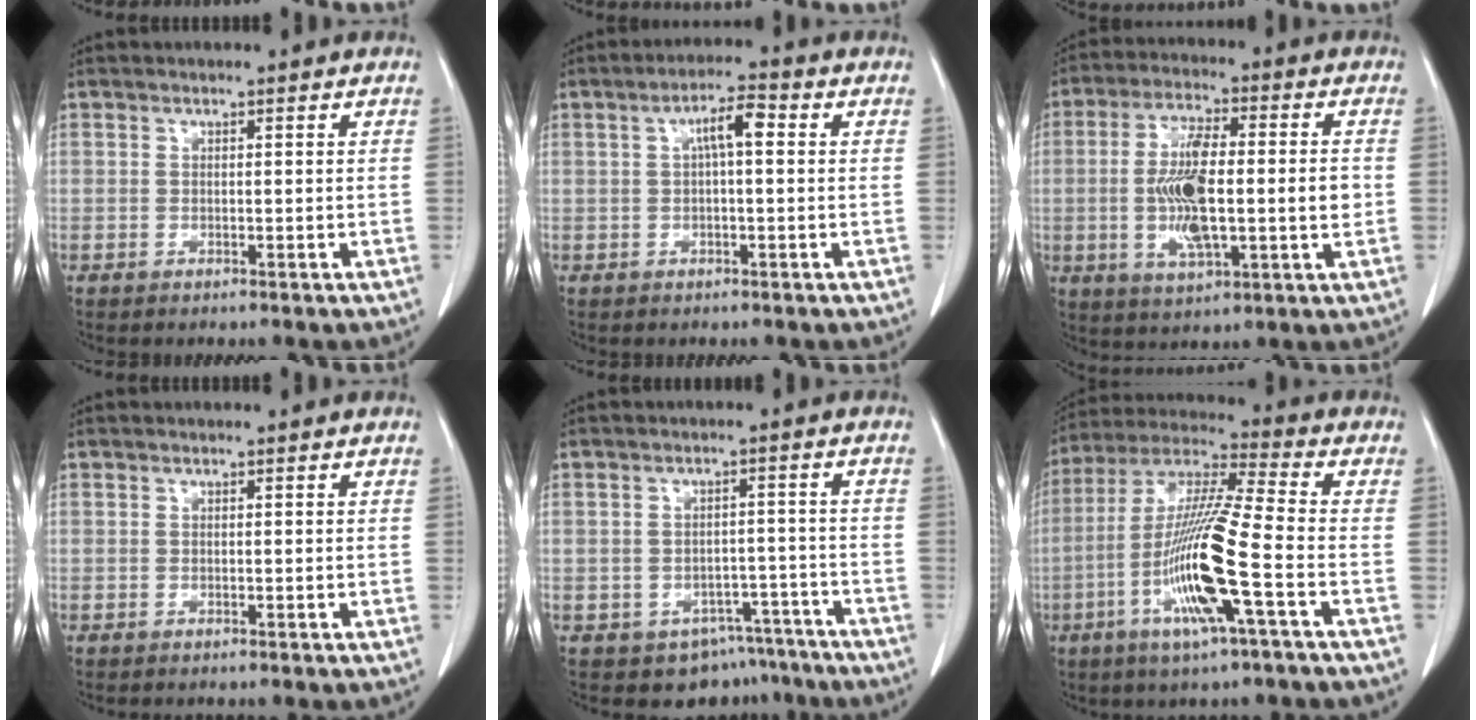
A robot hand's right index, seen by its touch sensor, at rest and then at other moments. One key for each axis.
{"total": 4.5, "fx": 0.8, "fy": 0.9, "fz": 4.4, "tx": -0.076, "ty": 0.014, "tz": 0.011}
{"total": 13.8, "fx": -1.0, "fy": 3.5, "fz": 13.3, "tx": -0.249, "ty": 0.007, "tz": -0.014}
{"total": 0.0}
{"total": 7.7, "fx": -5.4, "fy": 5.4, "fz": 1.2, "tx": 0.006, "ty": 0.021, "tz": -0.064}
{"total": 15.9, "fx": -5.1, "fy": 0.1, "fz": 15.1, "tx": -0.308, "ty": -0.013, "tz": -0.103}